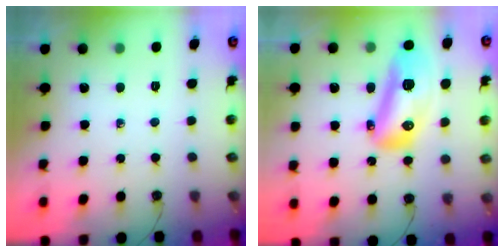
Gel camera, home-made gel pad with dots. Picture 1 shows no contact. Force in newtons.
{"total": 16.0, "press": 15.9, "slide": 1.8}